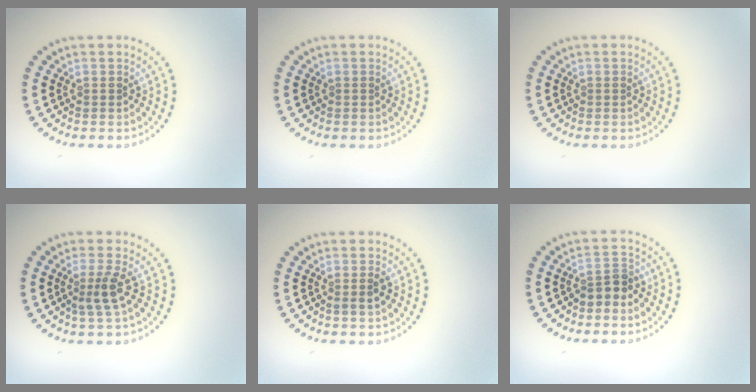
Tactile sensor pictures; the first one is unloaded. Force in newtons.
{"total": 0.0}
{"total": 0.0}
{"total": 2.4, "press": 1.8, "slide": 1.6}
{"total": 1.1, "press": 1.0, "slide": 0.6}
{"total": 1.9, "press": 1.5, "slide": 1.1}